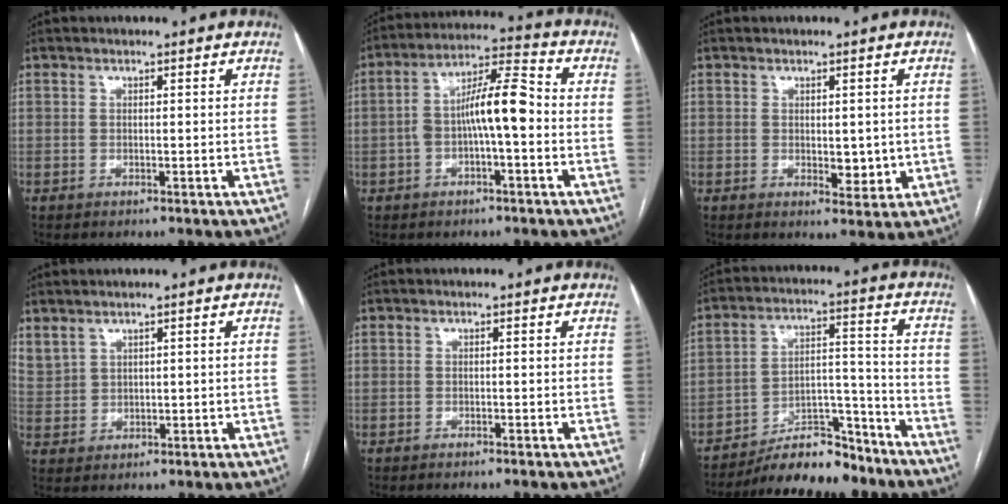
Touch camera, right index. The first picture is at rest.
{"total": 9.5, "force": [-1.1, 2.2, 9.2], "torque": [-0.166, 0.034, -0.019]}
{"total": 3.8, "force": [-0.2, 2.0, 3.2], "torque": [-0.038, -0.007, 0.005]}
{"total": 4.0, "force": [3.0, 2.3, 1.3], "torque": [-0.034, 0.009, 0.076]}
{"total": 0.9, "force": [-0.7, -0.2, 0.4], "torque": [-0.009, 0.001, -0.012]}
{"total": 12.4, "force": [-11.0, 3.2, 4.7], "torque": [-0.062, 0.036, -0.182]}